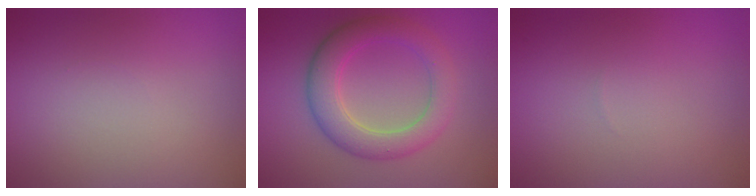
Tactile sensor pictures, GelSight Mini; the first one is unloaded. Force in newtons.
{"total": 5.3, "press": 5.3, "slide": 0.1}
{"total": 0.0}